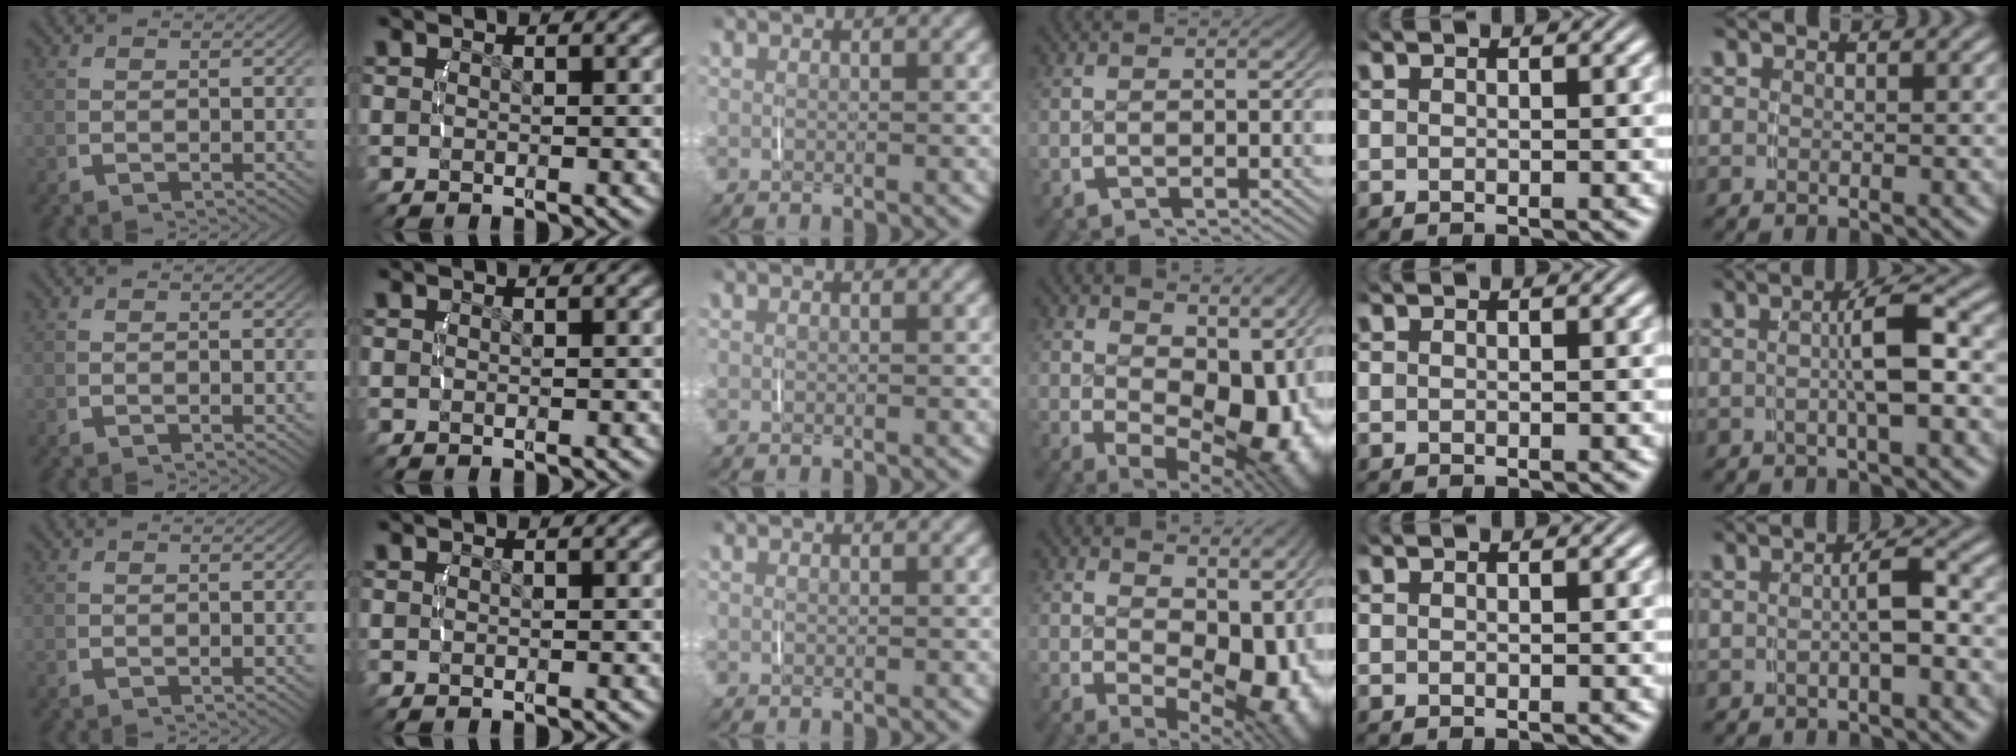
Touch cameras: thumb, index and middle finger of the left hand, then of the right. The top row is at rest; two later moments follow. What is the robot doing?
{"motion": "lift_and_place", "object": "phone"}